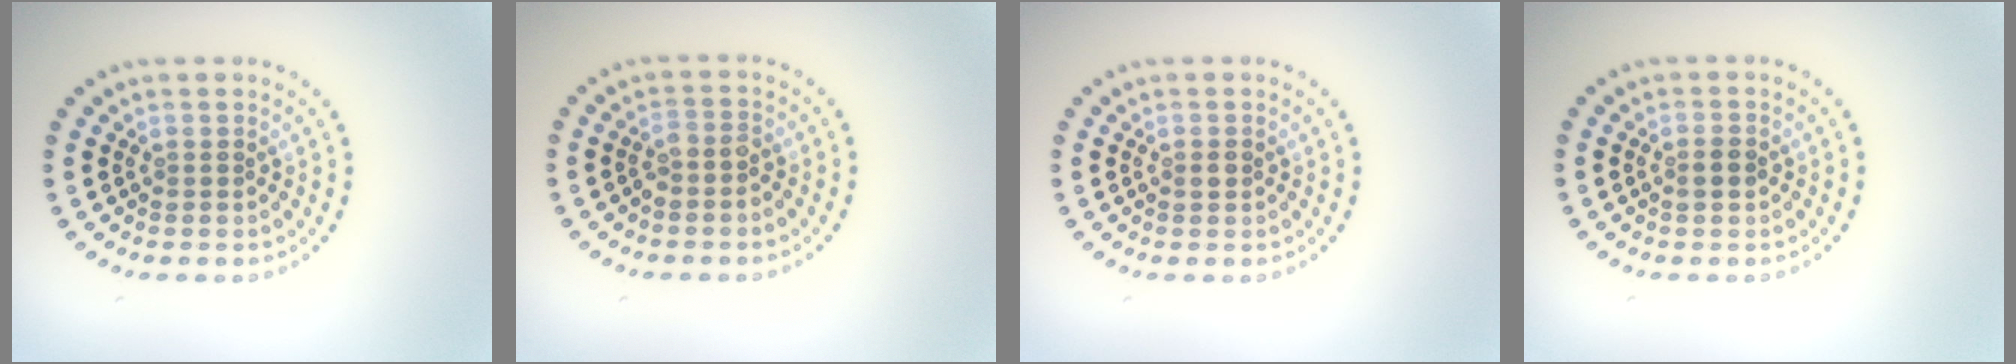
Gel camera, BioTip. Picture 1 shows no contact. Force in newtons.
{"total": 1.3, "press": 1.1, "slide": 0.8}
{"total": 1.0, "press": 1.0, "slide": 0.0}
{"total": 1.3, "press": 1.3, "slide": 0.1}